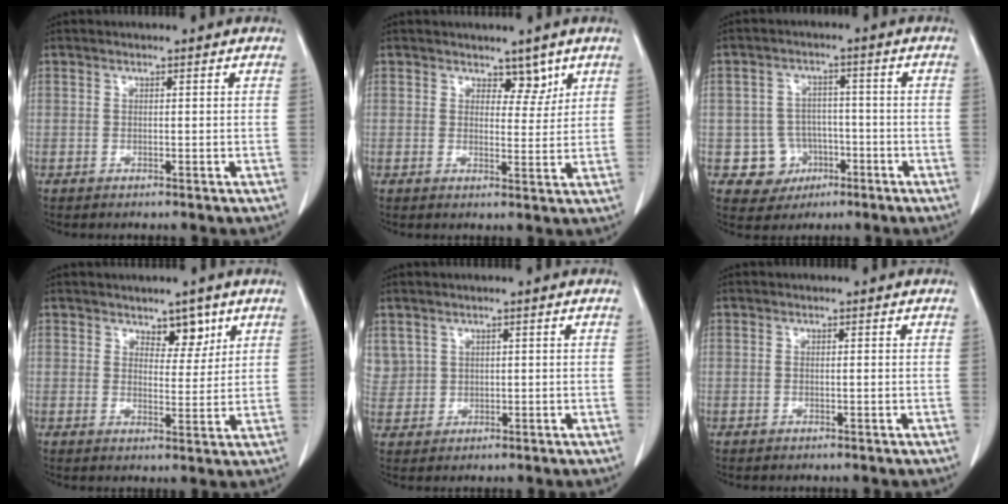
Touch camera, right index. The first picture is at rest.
{"total": 3.2, "force": [2.3, 1.9, 1.4], "torque": [-0.006, -0.004, 0.033]}
{"total": 6.5, "force": [-2.2, 6.1, 0.6], "torque": [-0.003, 0.013, -0.027]}
{"total": 4.1, "force": [2.7, 2.1, 2.2], "torque": [-0.020, -0.003, 0.041]}
{"total": 4.1, "force": [1.9, 3.6, 0.5], "torque": [-0.010, 0.010, 0.046]}
{"total": 0.7, "force": [-0.1, 0.1, 0.7], "torque": [-0.013, -0.001, 0.000]}